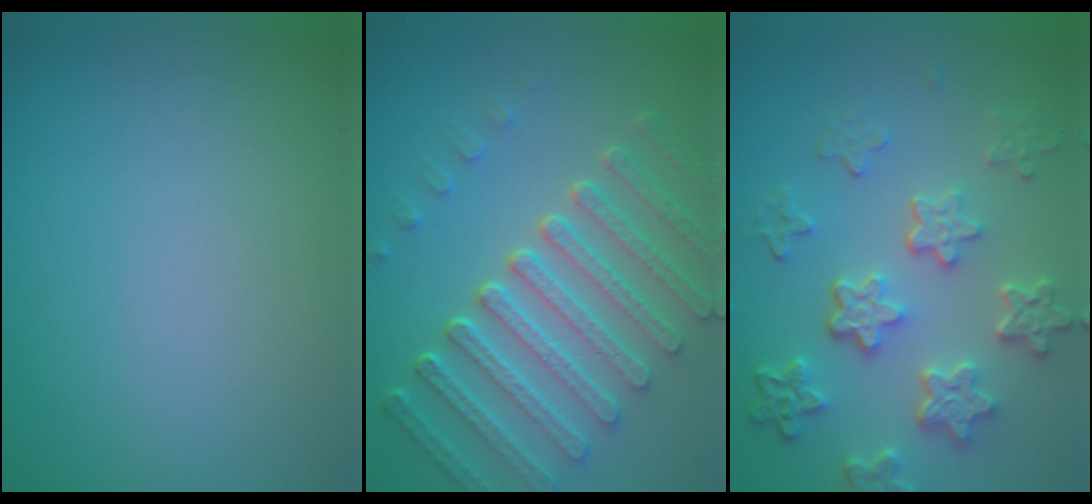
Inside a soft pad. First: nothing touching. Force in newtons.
{"total": 7.1, "press": 5.3, "slide": 4.7}
{"total": 5.9, "press": 4.4, "slide": 3.9}